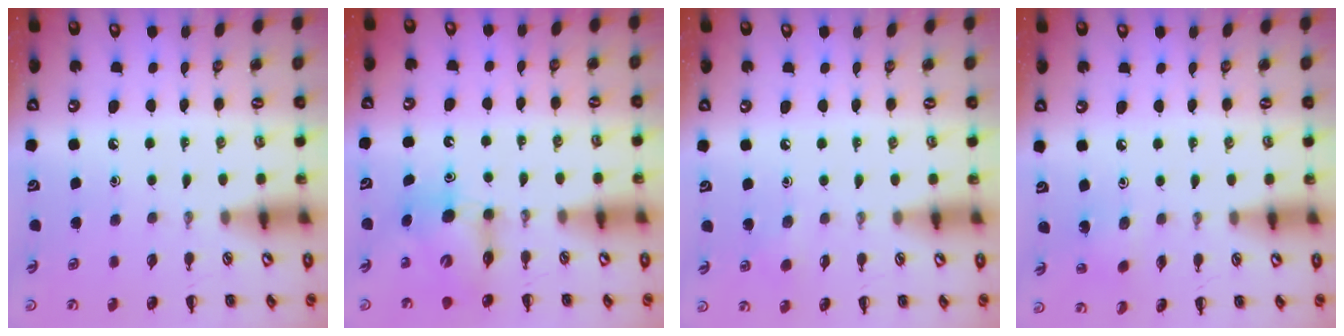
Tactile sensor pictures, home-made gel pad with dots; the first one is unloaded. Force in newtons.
{"total": 6.6, "press": 6.6, "slide": 0.8}
{"total": 5.0, "press": 4.9, "slide": 1.1}
{"total": 2.4, "press": 2.2, "slide": 0.7}